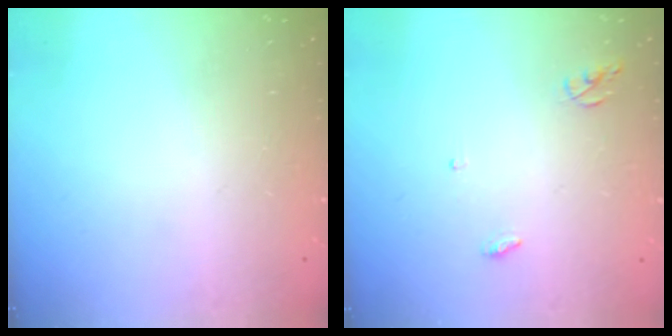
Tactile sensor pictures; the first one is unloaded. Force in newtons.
{"total": 3.7, "press": 3.7, "slide": 0.1}